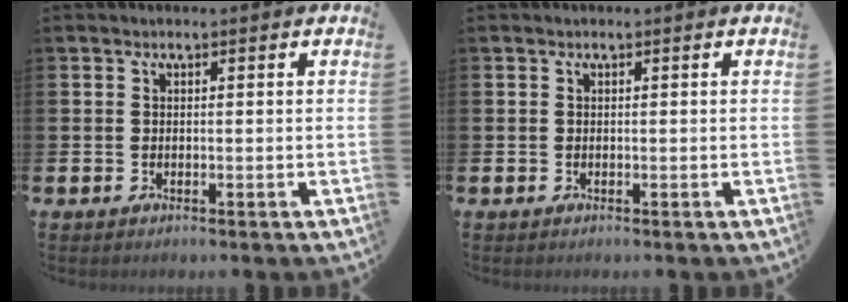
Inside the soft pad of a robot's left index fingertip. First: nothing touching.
{"total": 0.0}